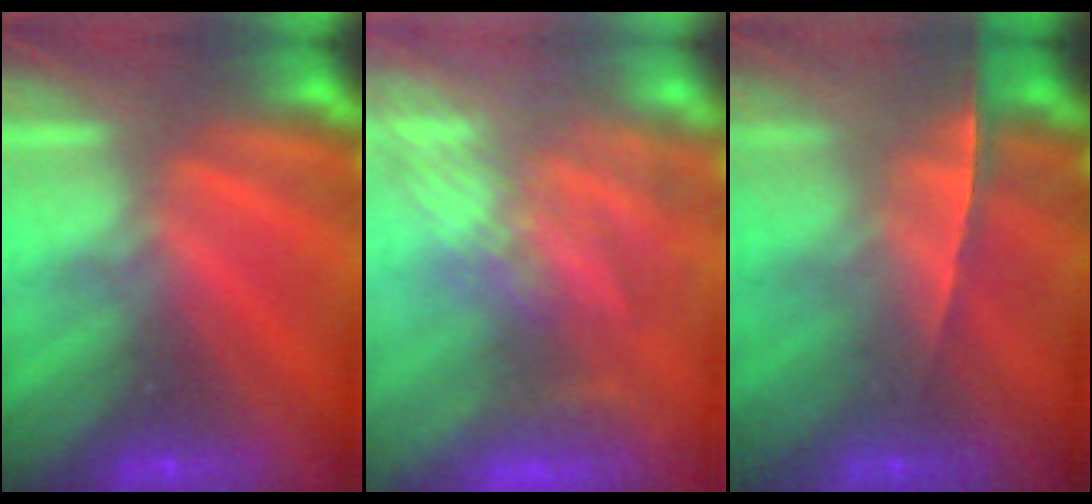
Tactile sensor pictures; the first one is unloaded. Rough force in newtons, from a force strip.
{"total": 8.7}
{"total": 1.6}